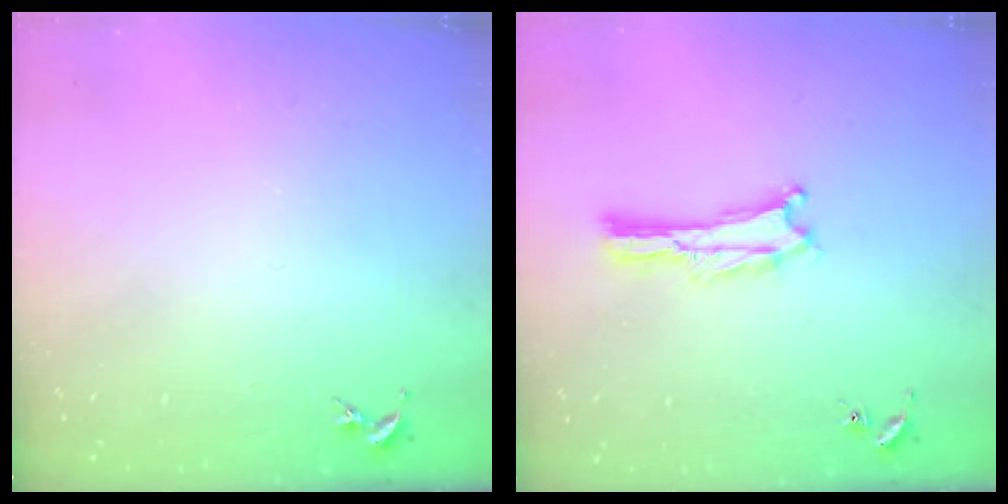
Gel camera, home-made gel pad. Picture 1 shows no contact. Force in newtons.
{"total": 0.0}